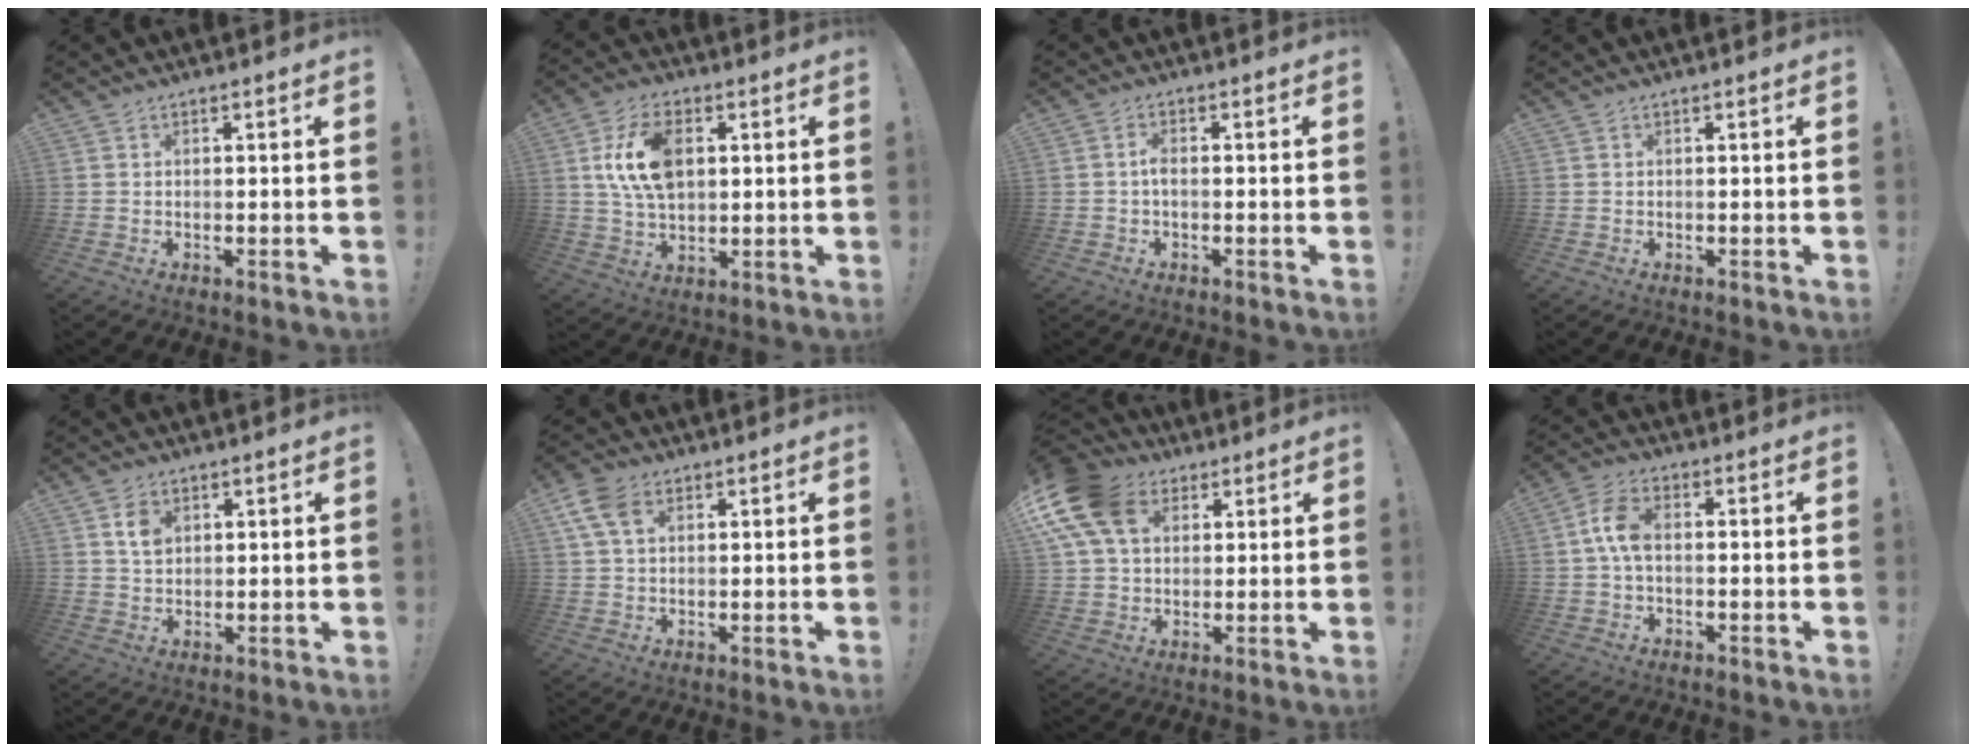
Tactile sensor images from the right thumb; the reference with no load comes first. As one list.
[{"total": 14.2, "force": [3.3, 9.0, 10.5], "torque": [-0.205, 0.009, 0.060]}, {"total": 2.4, "force": [-0.7, 1.0, 2.1], "torque": [-0.050, 0.004, -0.014]}, {"total": 0.0}, {"total": 4.9, "force": [2.1, 3.6, 2.6], "torque": [-0.028, -0.008, 0.036]}, {"total": 7.8, "force": [3.1, 5.1, 5.0], "torque": [-0.107, -0.002, 0.060]}, {"total": 16.5, "force": [6.1, 11.8, 9.9], "torque": [-0.193, -0.021, 0.113]}, {"total": 7.2, "force": [0.0, 4.1, 5.9], "torque": [-0.116, 0.004, -0.001]}]